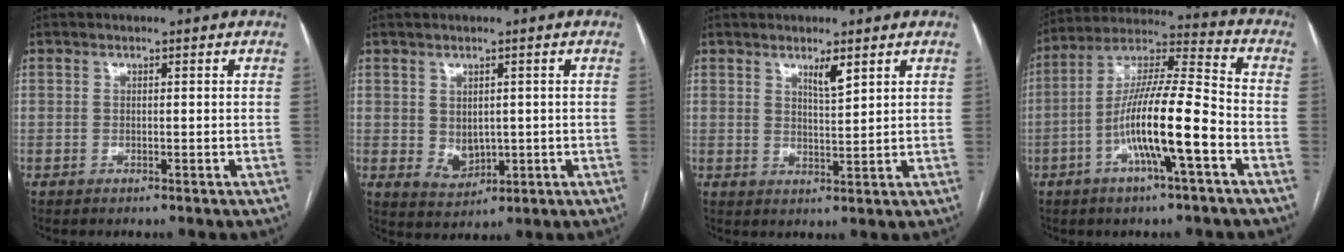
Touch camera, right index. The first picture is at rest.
{"total": 3.9, "force": [0.1, 2.9, 2.6], "torque": [-0.045, -0.004, 0.020]}
{"total": 3.1, "force": [2.0, 0.3, 2.3], "torque": [-0.042, -0.006, 0.037]}
{"total": 14.1, "force": [-4.8, 0.9, 13.2], "torque": [-0.250, 0.009, -0.087]}